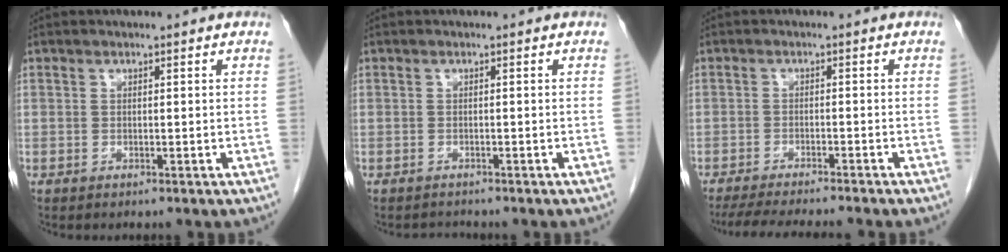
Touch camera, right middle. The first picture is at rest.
{"total": 0.9, "force": [-0.9, 0.1, -0.2], "torque": [0.001, -0.005, -0.013]}
{"total": 10.0, "force": [-8.8, -0.1, 4.7], "torque": [-0.055, -0.015, -0.133]}